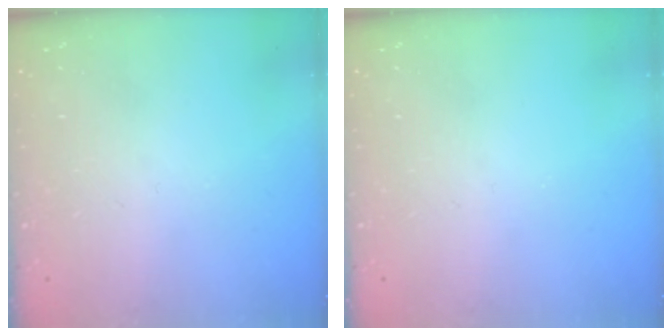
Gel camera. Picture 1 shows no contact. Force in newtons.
{"total": 0.0}